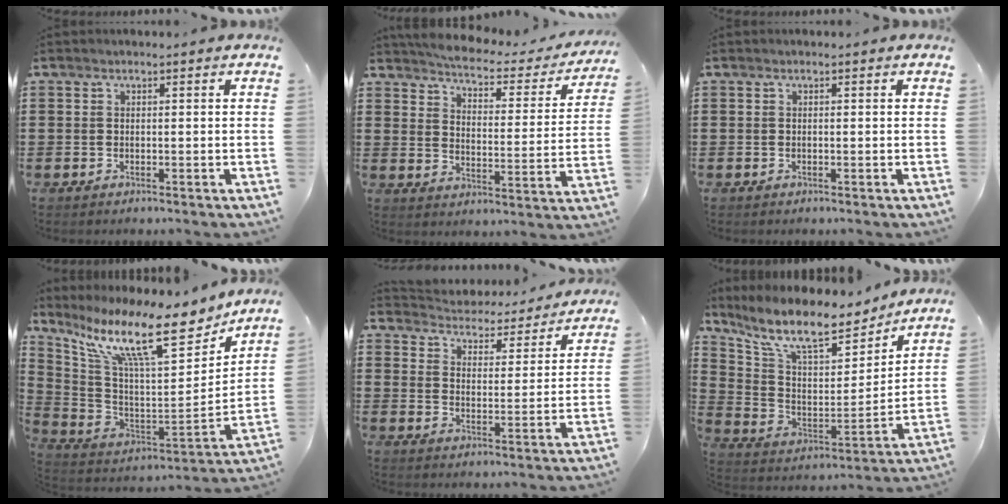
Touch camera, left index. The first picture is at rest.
{"total": 3.5, "force": [3.3, 0.4, 1.2], "torque": [-0.044, -0.027, 0.047]}
{"total": 0.0}
{"total": 16.1, "force": [11.2, 3.0, 11.1], "torque": [-0.230, -0.070, 0.185]}
{"total": 4.2, "force": [4.1, 0.3, 0.0], "torque": [-0.026, -0.036, 0.066]}
{"total": 11.7, "force": [9.3, 2.9, 6.5], "torque": [-0.156, -0.052, 0.158]}